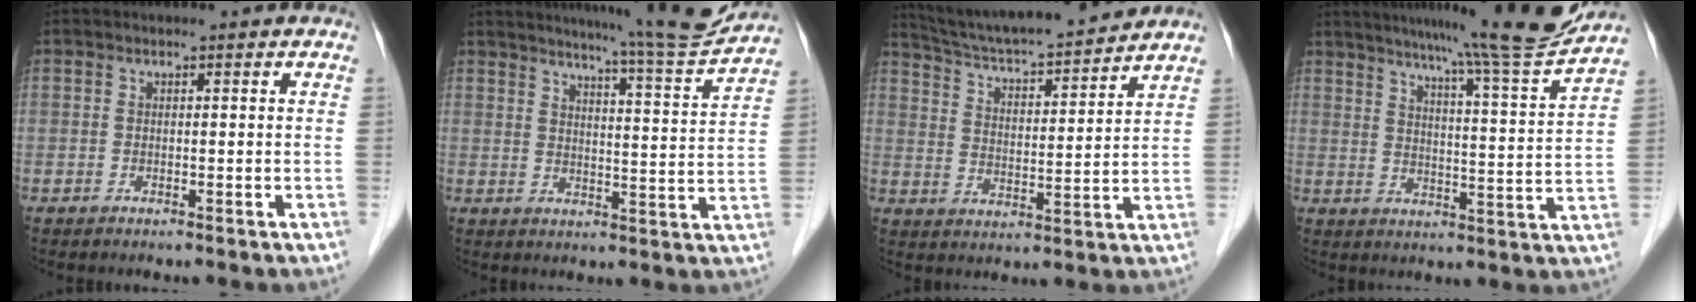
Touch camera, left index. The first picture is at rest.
{"total": 11.9, "force": [11.1, -1.4, 4.1], "torque": [-0.064, -0.030, 0.144]}
{"total": 16.2, "force": [15.0, 0.6, 6.1], "torque": [-0.110, 0.009, 0.238]}
{"total": 15.2, "force": [13.5, -2.0, 6.6], "torque": [-0.103, -0.035, 0.181]}